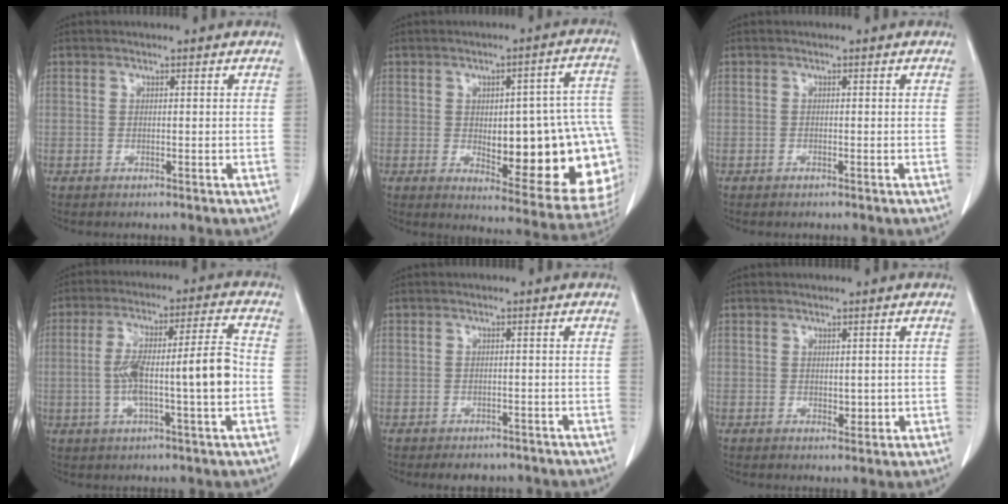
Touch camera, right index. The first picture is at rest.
{"total": 22.7, "force": [-2.6, 6.4, 21.6], "torque": [-0.188, 0.021, -0.007]}
{"total": 0.0}
{"total": 12.1, "force": [-1.5, 0.8, 12.0], "torque": [-0.211, 0.021, -0.025]}
{"total": 3.8, "force": [-3.1, 2.0, 0.7], "torque": [-0.002, 0.005, -0.038]}
{"total": 1.9, "force": [0.0, 1.2, 1.4], "torque": [-0.015, -0.002, 0.005]}